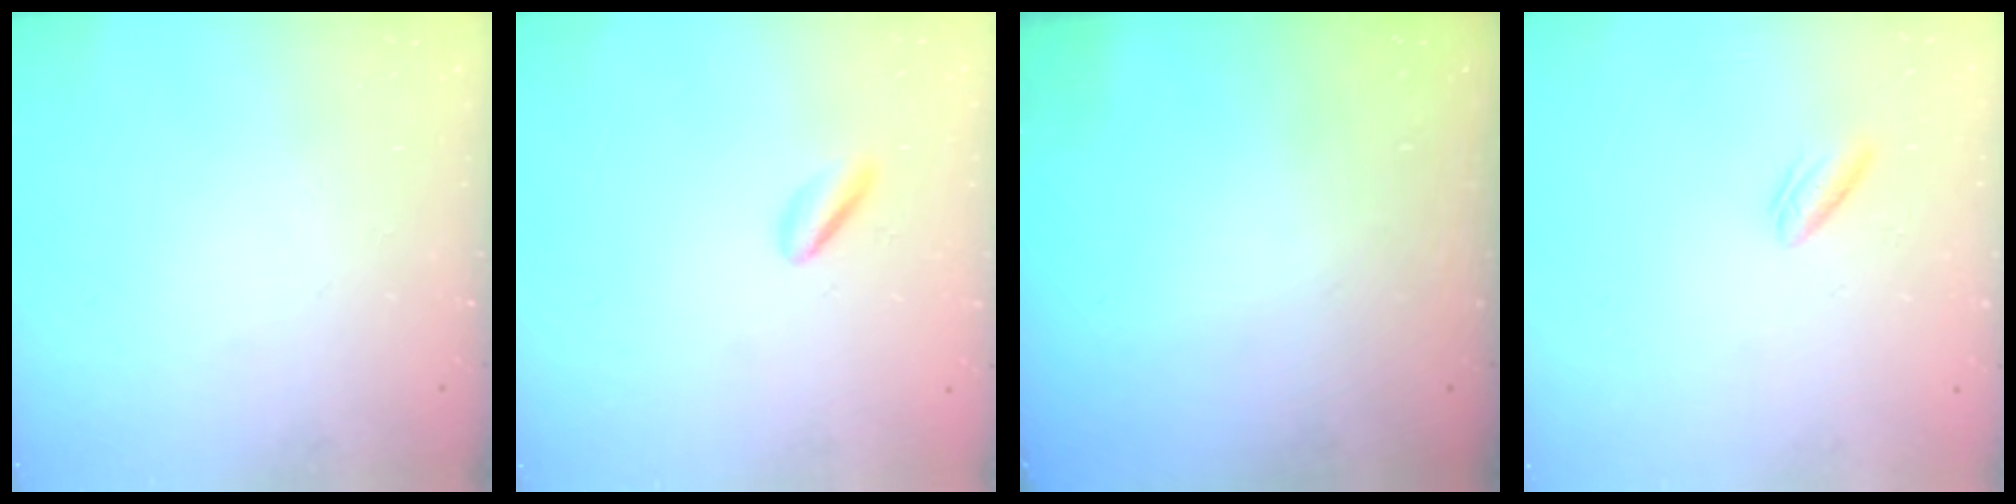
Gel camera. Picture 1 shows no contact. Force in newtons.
{"total": 2.1, "press": 1.9, "slide": 0.9}
{"total": 0.0}
{"total": 2.1, "press": 1.9, "slide": 0.9}